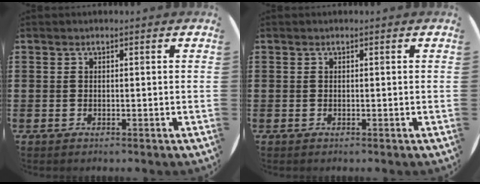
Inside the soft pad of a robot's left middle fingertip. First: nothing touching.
{"total": 0.0}